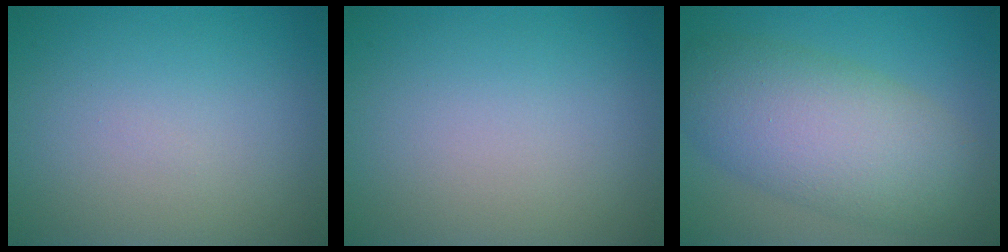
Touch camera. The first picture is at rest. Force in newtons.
{"total": 0.0}
{"total": 8.9, "press": 8.9, "slide": 0.2}